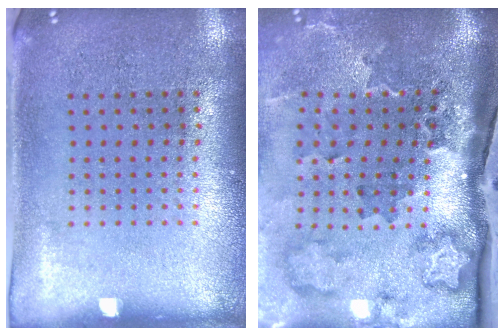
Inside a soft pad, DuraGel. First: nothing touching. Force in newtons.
{"total": 3.8, "press": 2.5, "slide": 2.8}